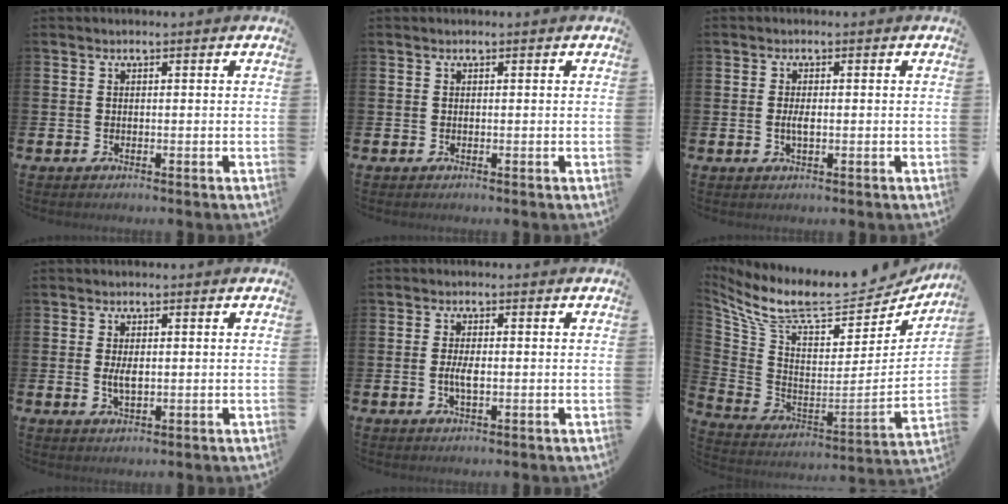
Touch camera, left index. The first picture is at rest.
{"total": 0.0}
{"total": 1.8, "force": [-0.1, 0.6, 1.7], "torque": [-0.024, -0.002, -0.004]}
{"total": 2.6, "force": [0.2, 1.2, 2.3], "torque": [-0.030, -0.003, -0.001]}
{"total": 2.6, "force": [-0.2, 1.0, 2.4], "torque": [-0.036, -0.003, -0.006]}
{"total": 9.5, "force": [7.6, 2.6, 5.0], "torque": [-0.125, -0.057, 0.126]}